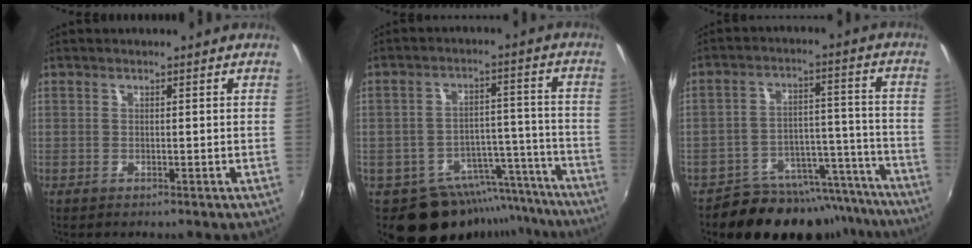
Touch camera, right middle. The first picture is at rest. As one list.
[{"total": 13.6, "force": [-11.1, 6.8, 4.1], "torque": [-0.063, 0.030, -0.139]}, {"total": 17.6, "force": [-15.2, 7.8, 4.1], "torque": [-0.072, 0.049, -0.194]}]